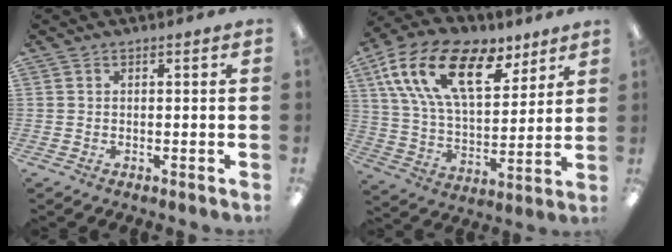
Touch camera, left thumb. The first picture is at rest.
{"total": 21.5, "force": [10.9, 11.2, 14.8], "torque": [-0.269, -0.039, 0.192]}